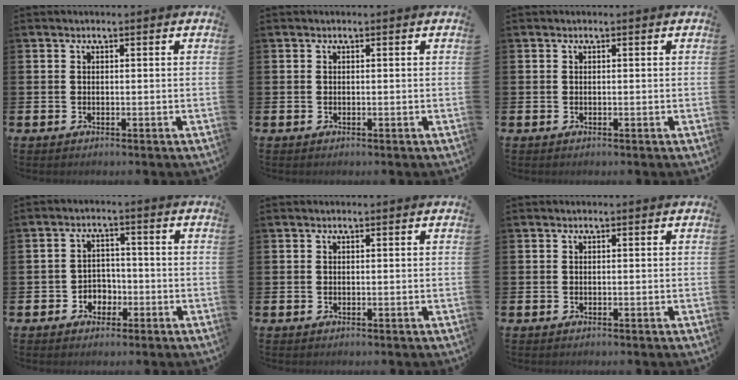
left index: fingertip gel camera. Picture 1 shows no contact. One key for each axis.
{"total": 0.0}
{"total": 0.0}
{"total": 3.0, "fx": -1.7, "fy": 2.3, "fz": 0.6, "tx": -0.016, "ty": 0.003, "tz": -0.041}
{"total": 0.0}
{"total": 0.0}